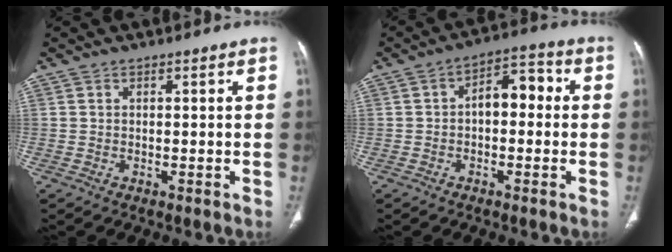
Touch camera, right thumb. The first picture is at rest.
{"total": 7.3, "force": [0.0, 4.4, 5.9], "torque": [-0.065, 0.031, -0.011]}